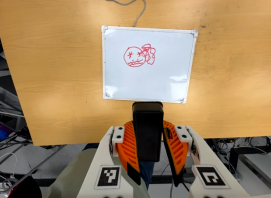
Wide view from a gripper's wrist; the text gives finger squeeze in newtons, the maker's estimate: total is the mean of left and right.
{"total": 9.8, "left": 8.0, "right": 11.7}